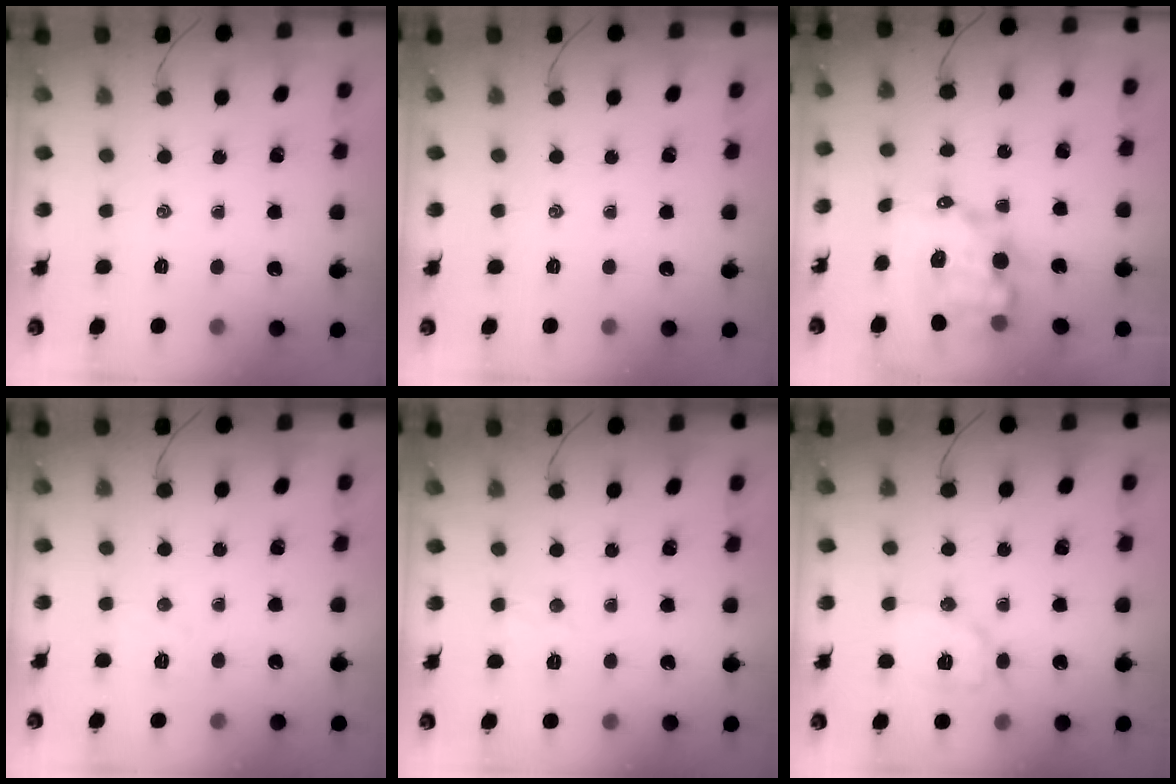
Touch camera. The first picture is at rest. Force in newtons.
{"total": 0.0}
{"total": 11.0, "press": 10.6, "slide": 3.0}
{"total": 3.8, "press": 3.6, "slide": 1.0}
{"total": 4.0, "press": 3.9, "slide": 0.9}
{"total": 9.8, "press": 9.8, "slide": 0.6}